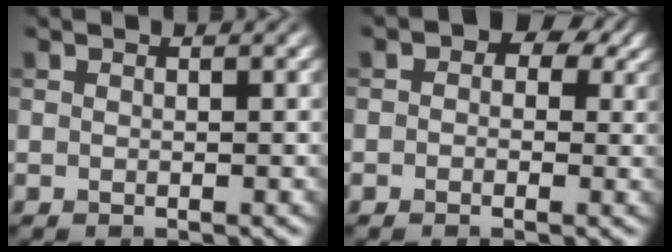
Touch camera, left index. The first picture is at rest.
{"total": 5.1, "force": [1.7, 3.7, 3.1], "torque": [-0.003, 0.014, -0.015]}